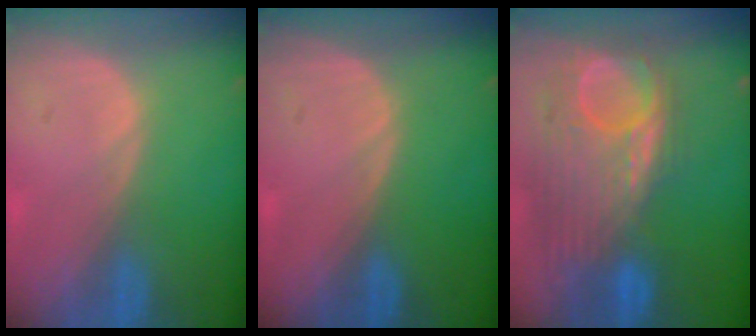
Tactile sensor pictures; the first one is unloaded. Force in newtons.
{"total": 0.0}
{"total": 12.0, "press": 10.4, "slide": 6.0}